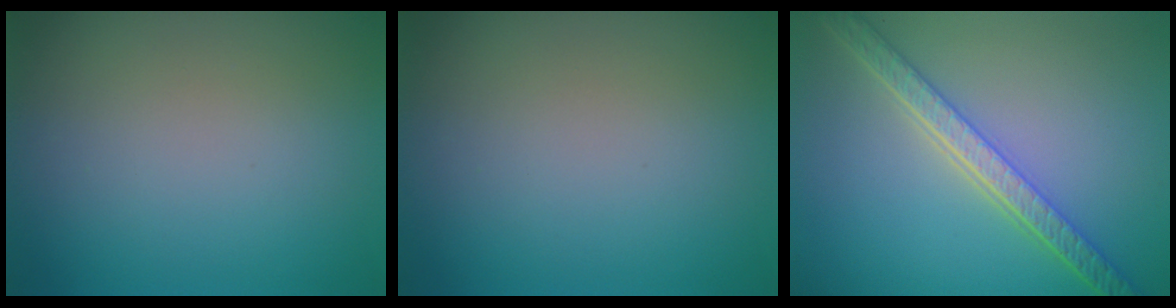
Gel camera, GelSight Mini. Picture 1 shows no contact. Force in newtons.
{"total": 0.0}
{"total": 5.5, "press": 4.3, "slide": 3.4}